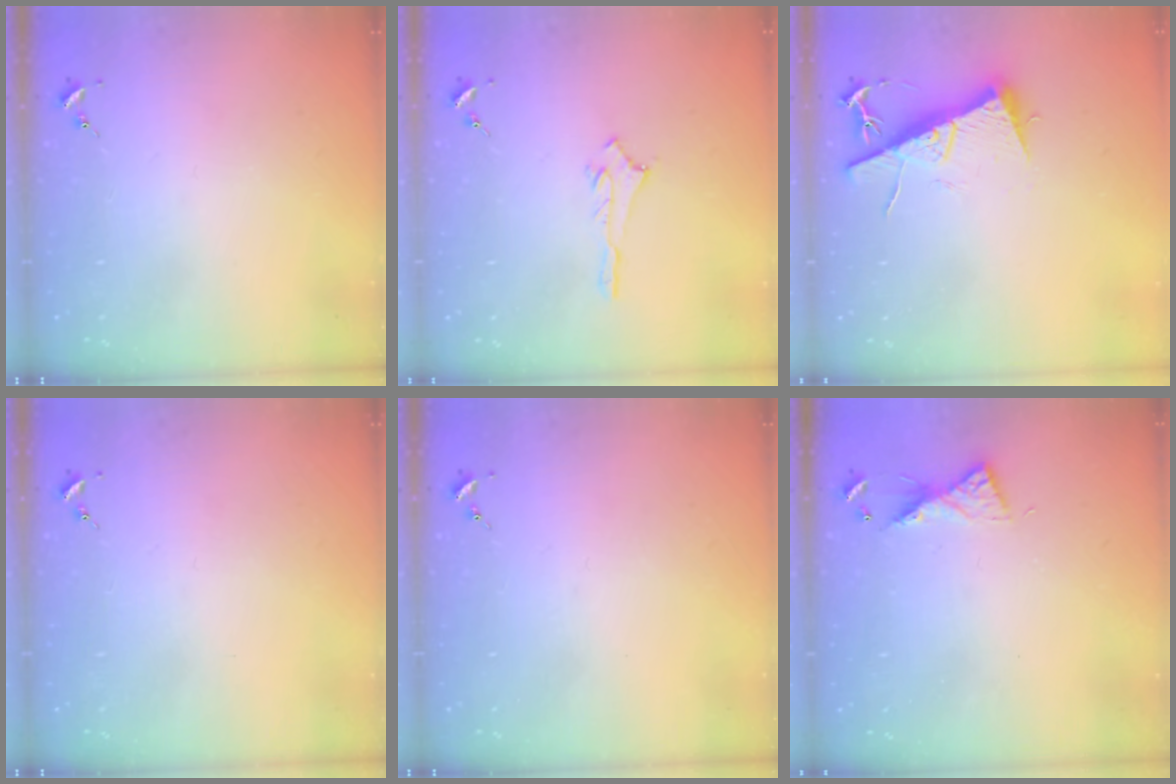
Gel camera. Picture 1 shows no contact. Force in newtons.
{"total": 2.6, "press": 2.6, "slide": 0.4}
{"total": 11.0, "press": 11.0, "slide": 0.7}
{"total": 0.0}
{"total": 0.0}
{"total": 6.4, "press": 6.4, "slide": 0.6}